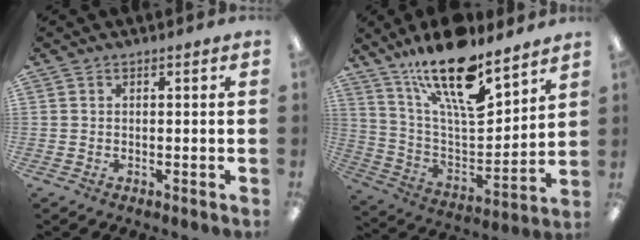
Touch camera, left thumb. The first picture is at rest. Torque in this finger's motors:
{"motor_torque": [1.15, 0.37, 1.45, -1.32, 0.42]}